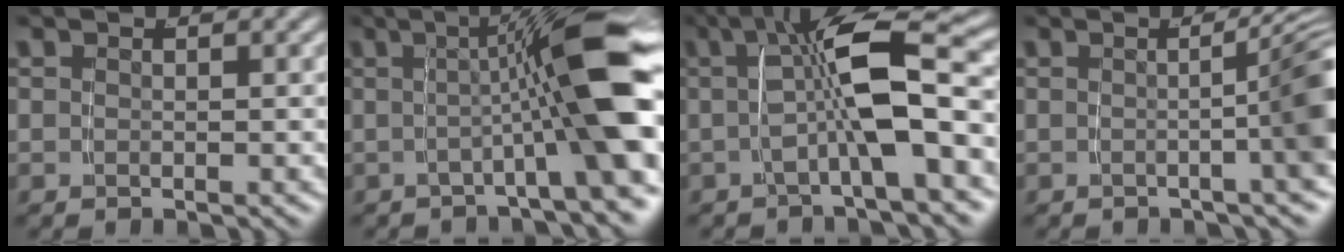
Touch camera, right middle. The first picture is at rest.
{"total": 9.5, "force": [-0.2, 1.0, 9.4], "torque": [-0.129, 0.013, -0.004]}
{"total": 6.9, "force": [0.6, 1.6, 6.7], "torque": [-0.105, 0.016, 0.010]}
{"total": 7.1, "force": [-0.4, 1.9, 6.8], "torque": [-0.055, 0.021, -0.016]}